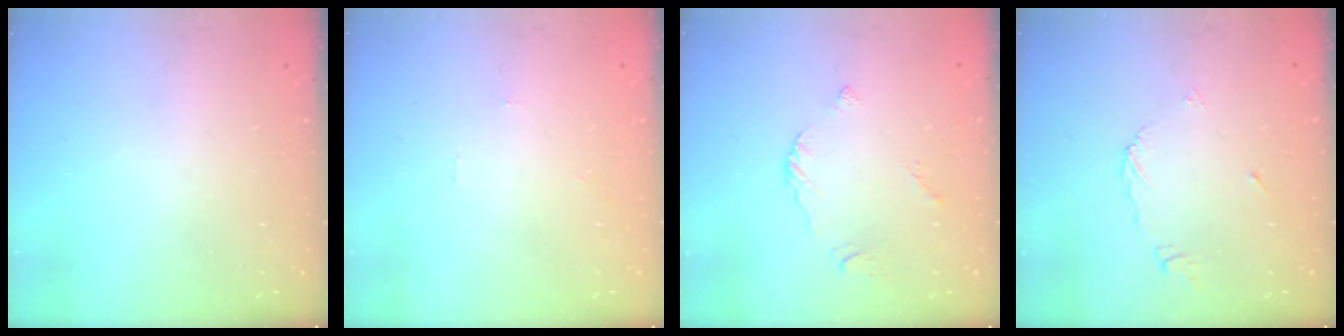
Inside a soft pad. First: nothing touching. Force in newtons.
{"total": 0.0}
{"total": 3.3, "press": 3.3, "slide": 0.3}
{"total": 5.9, "press": 5.9, "slide": 0.3}